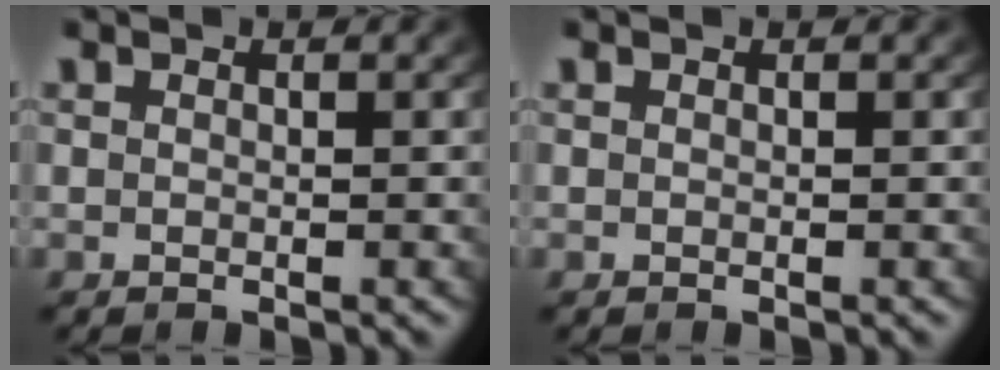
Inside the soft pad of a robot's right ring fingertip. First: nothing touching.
{"total": 0.0}